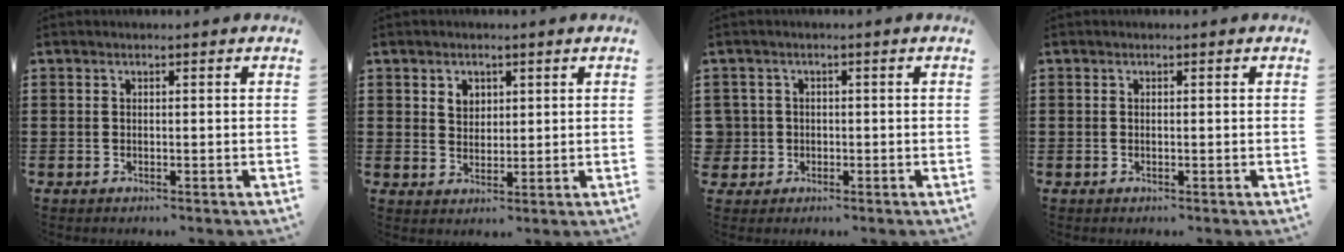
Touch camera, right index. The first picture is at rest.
{"total": 2.6, "force": [1.4, 2.1, 0.8], "torque": [-0.024, 0.008, 0.025]}
{"total": 2.5, "force": [-0.3, 2.5, 0.2], "torque": [-0.024, 0.005, -0.014]}
{"total": 0.0}